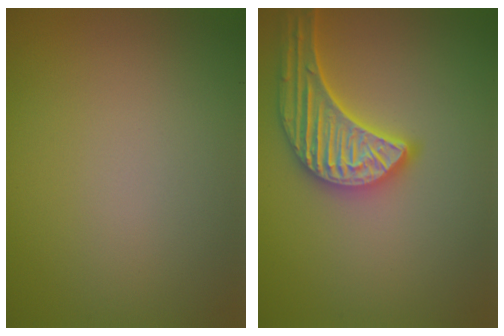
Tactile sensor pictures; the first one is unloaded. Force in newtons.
{"total": 4.9, "press": 4.5, "slide": 2.0}